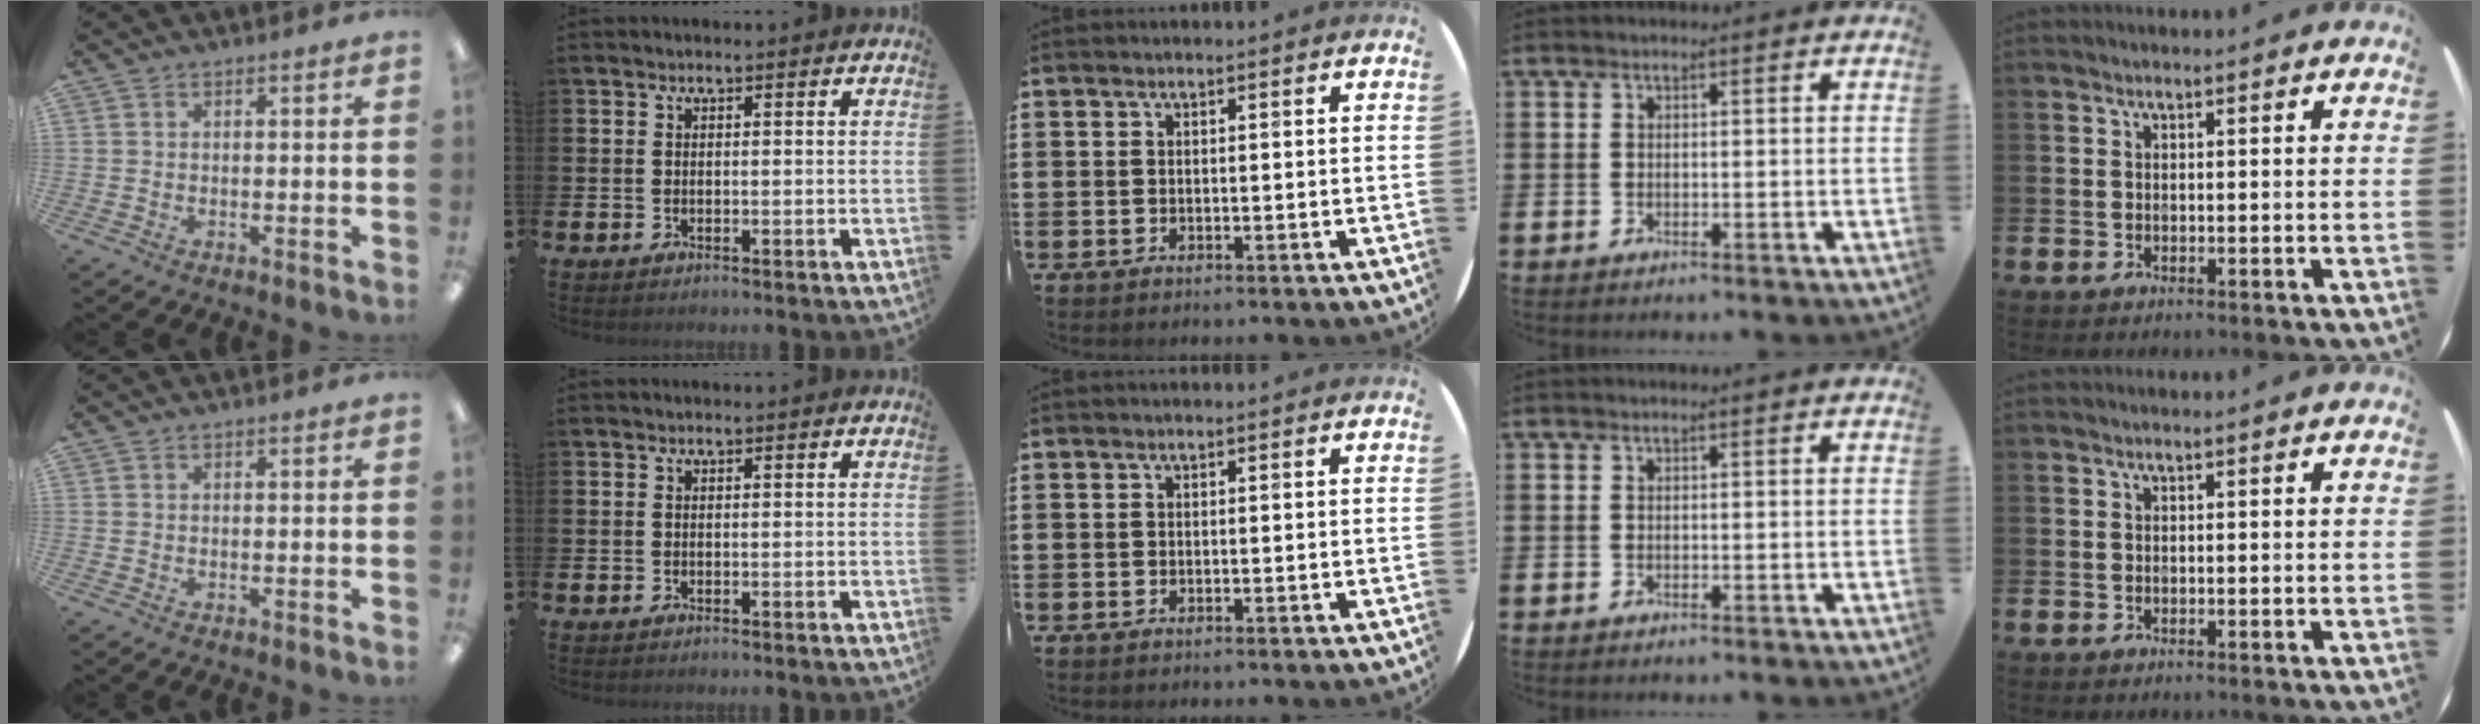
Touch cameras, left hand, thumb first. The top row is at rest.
{}